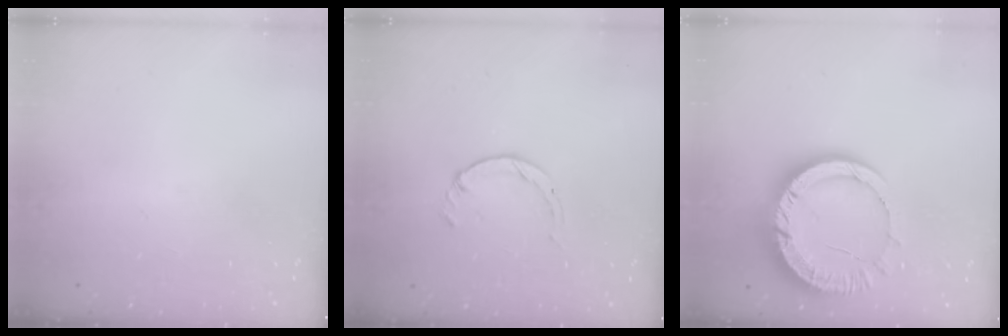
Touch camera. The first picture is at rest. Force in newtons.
{"total": 1.4, "press": 1.4, "slide": 0.2}
{"total": 14.2, "press": 14.1, "slide": 1.5}